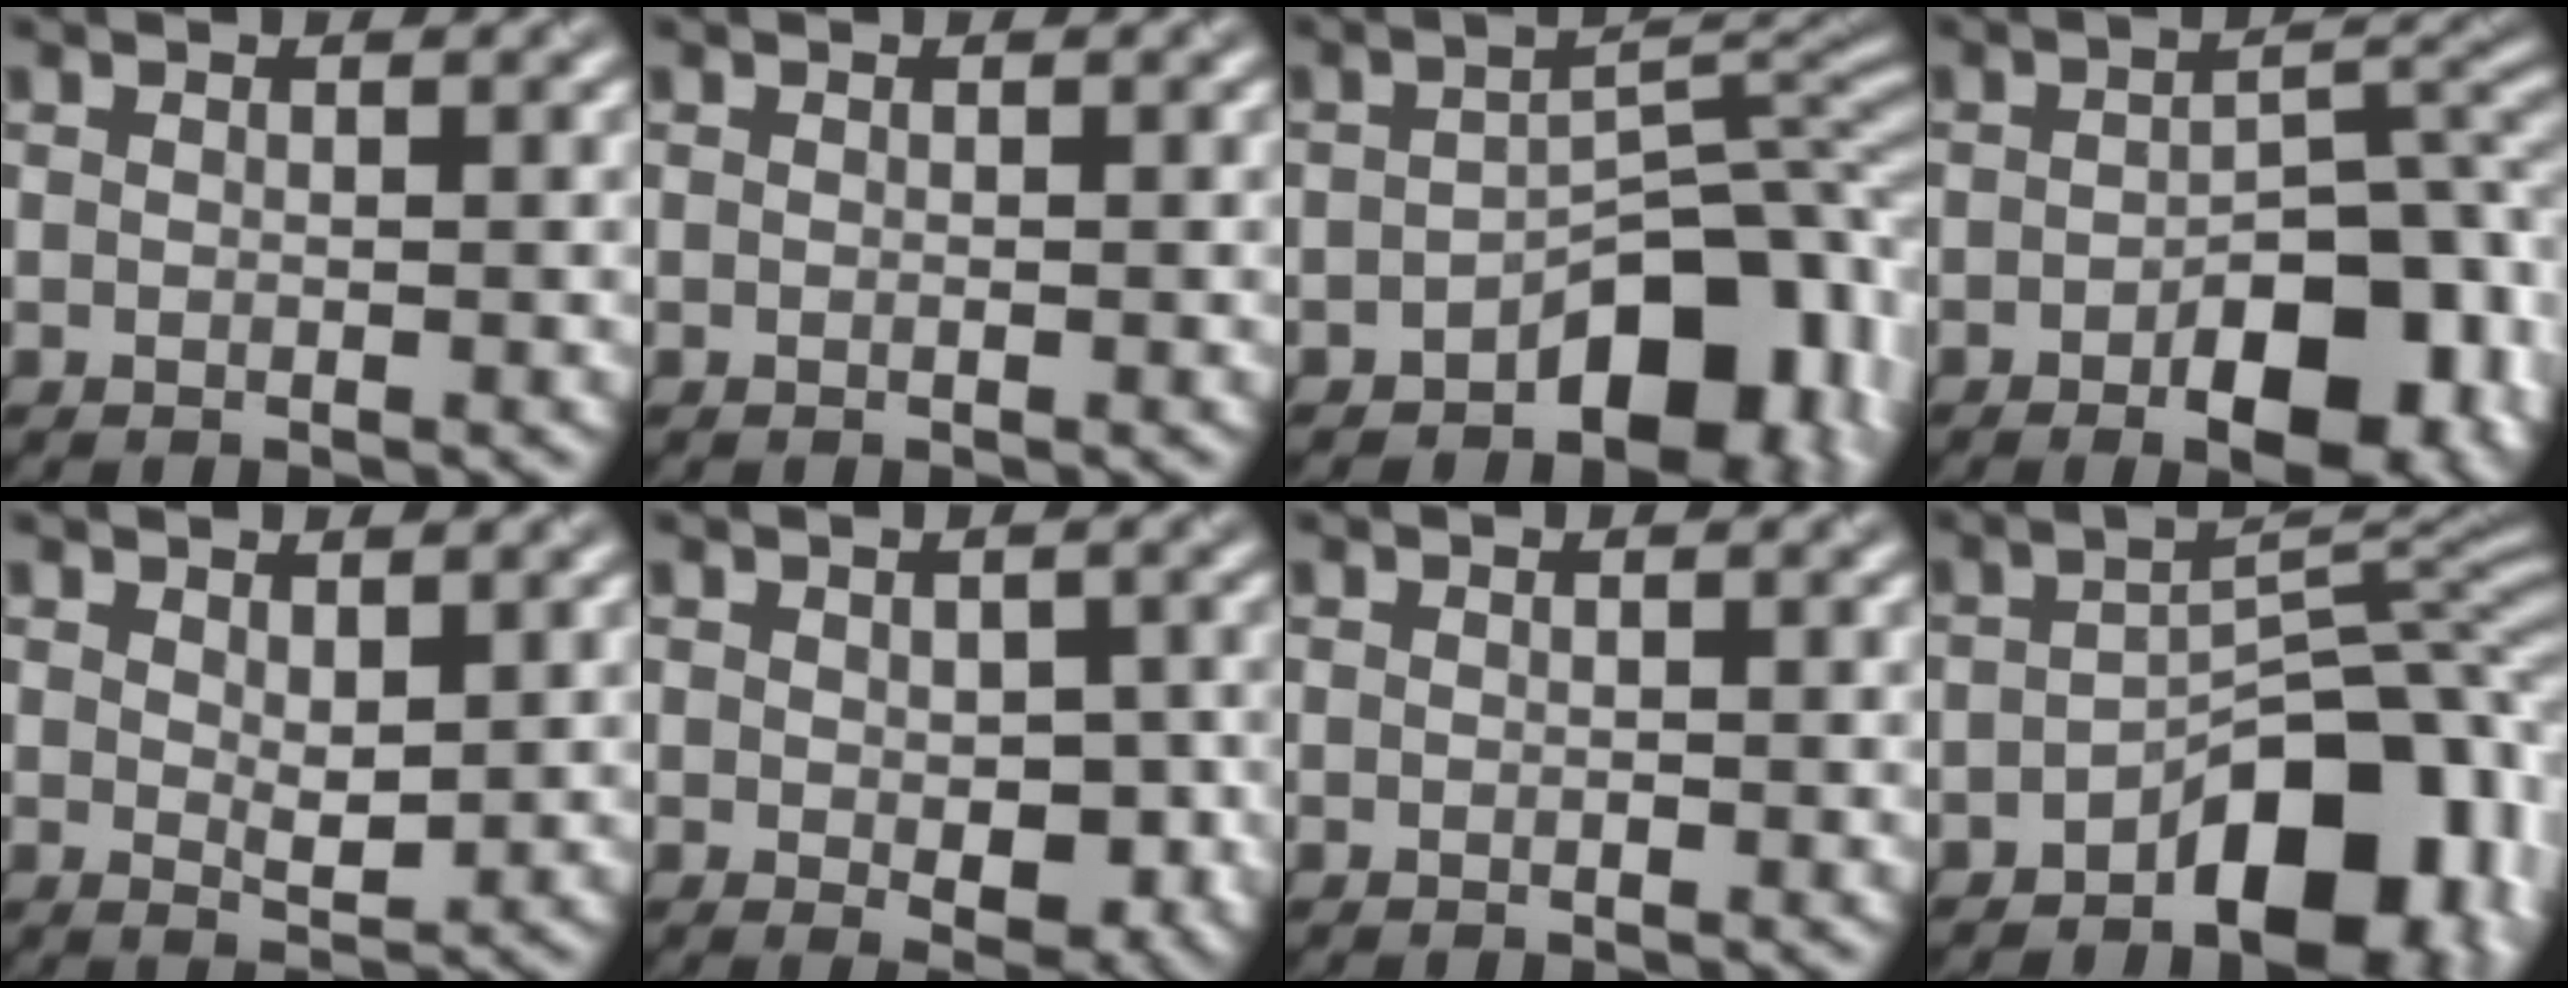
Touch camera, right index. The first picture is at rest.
{"total": 0.0}
{"total": 9.2, "force": [-4.3, 5.3, 6.1], "torque": [-0.053, 0.002, -0.067]}
{"total": 10.0, "force": [-3.8, 4.8, 7.9], "torque": [-0.099, -0.002, -0.049]}
{"total": 1.9, "force": [0.8, 0.9, 1.5], "torque": [-0.027, -0.005, 0.020]}
{"total": 4.2, "force": [-0.5, 2.4, 3.4], "torque": [-0.046, -0.011, -0.002]}
{"total": 0.0}
{"total": 10.1, "force": [-4.5, 5.4, 7.3], "torque": [-0.080, 0.009, -0.074]}